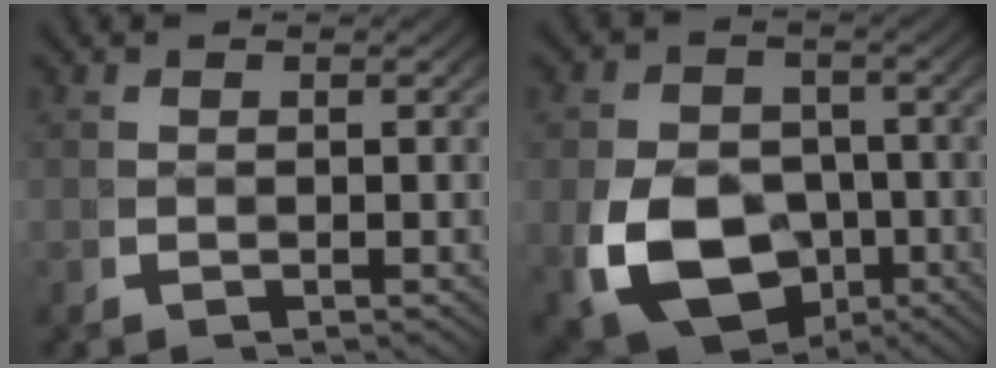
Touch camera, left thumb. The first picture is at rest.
{"total": 11.9, "force": [-3.9, 9.3, 6.3], "torque": [-0.141, -0.062, -0.037]}